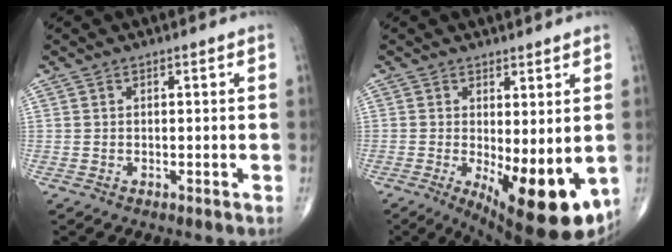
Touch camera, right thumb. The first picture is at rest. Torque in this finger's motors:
{"motor_torque": [0.39, 1.97, 0.24, -0.04, 0.12]}